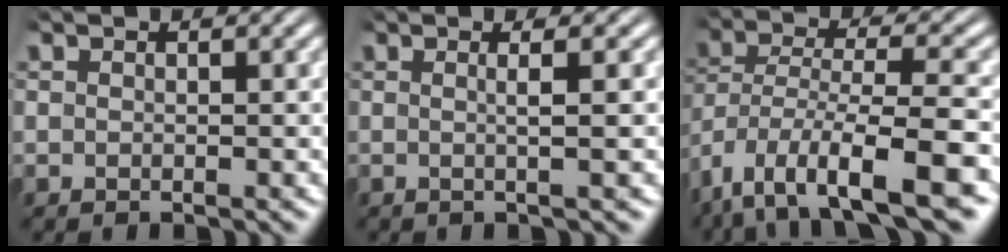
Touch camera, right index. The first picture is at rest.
{"total": 2.0, "force": [0.1, -0.7, 1.9], "torque": [-0.035, 0.002, 0.000]}
{"total": 8.2, "force": [-4.5, 3.3, 6.0], "torque": [-0.119, -0.037, -0.047]}